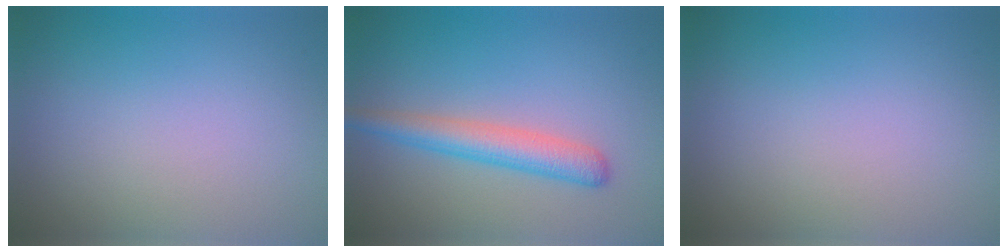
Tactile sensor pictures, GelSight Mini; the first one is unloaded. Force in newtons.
{"total": 3.6, "press": 3.6, "slide": 0.2}
{"total": 0.0}